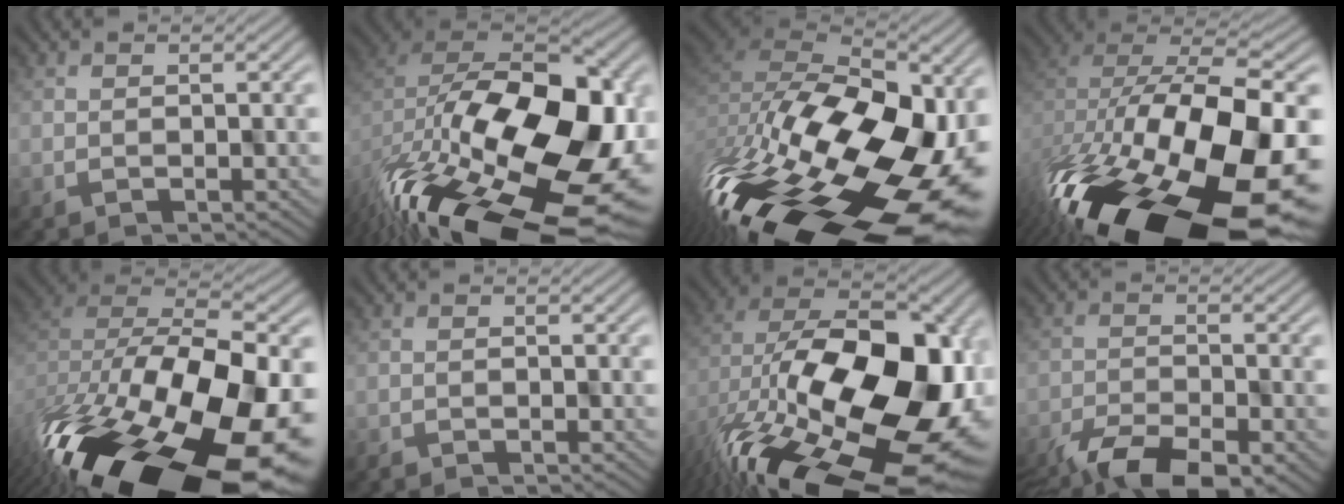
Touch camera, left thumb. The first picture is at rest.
{"total": 19.1, "force": [-6.3, 12.0, 13.5], "torque": [-0.260, -0.077, -0.061]}
{"total": 20.0, "force": [-7.5, 10.6, 15.2], "torque": [-0.314, -0.037, -0.112]}
{"total": 19.7, "force": [-7.9, 10.2, 14.8], "torque": [-0.303, -0.078, -0.087]}
{"total": 20.2, "force": [-10.8, 9.8, 14.0], "torque": [-0.262, -0.091, -0.120]}
{"total": 0.7, "force": [-0.7, 0.1, -0.1], "torque": [0.001, -0.003, -0.013]}
{"total": 19.5, "force": [-4.6, 11.9, 14.8], "torque": [-0.279, -0.058, -0.038]}
{"total": 9.0, "force": [-6.1, 3.5, 5.7], "torque": [-0.102, -0.012, -0.110]}